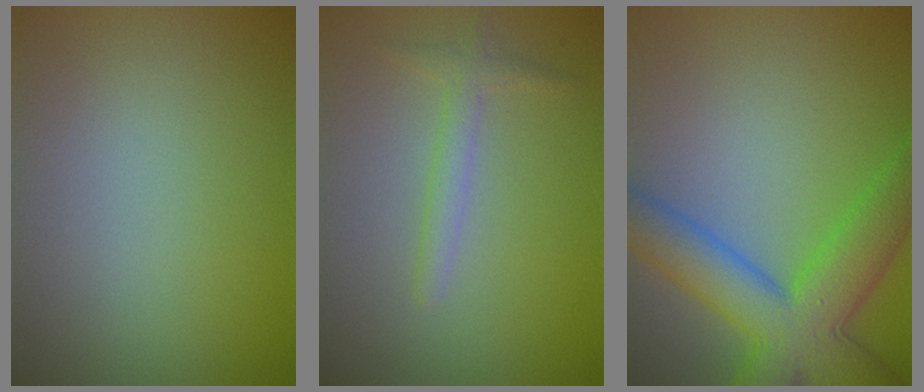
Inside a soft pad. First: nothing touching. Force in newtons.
{"total": 1.6, "press": 1.6, "slide": 0.1}
{"total": 8.8, "press": 8.8, "slide": 0.4}